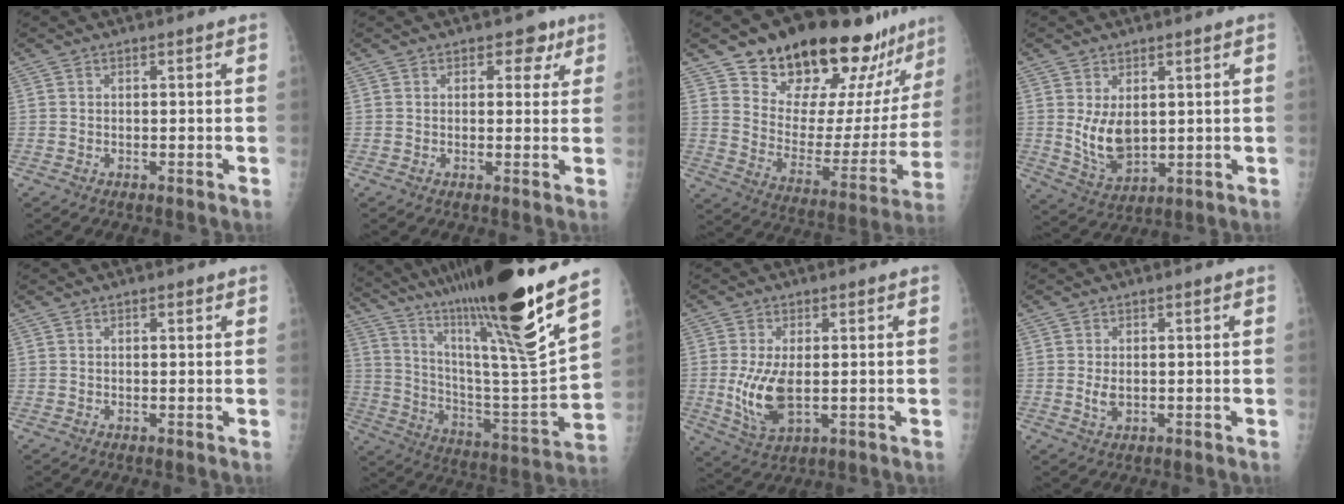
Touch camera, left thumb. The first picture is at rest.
{"total": 4.3, "force": [2.2, 3.0, 2.3], "torque": [0.004, -0.006, 0.023]}
{"total": 25.8, "force": [21.1, 9.5, 11.5], "torque": [-0.128, -0.121, 0.299]}
{"total": 7.8, "force": [1.4, 4.8, 6.0], "torque": [-0.093, -0.022, 0.043]}
{"total": 1.1, "force": [0.6, 0.5, 0.8], "torque": [-0.009, 0.000, 0.007]}
{"total": 30.9, "force": [22.4, 1.9, 21.2], "torque": [-0.343, -0.106, 0.373]}
{"total": 8.8, "force": [-0.4, 4.3, 7.7], "torque": [-0.156, -0.014, 0.003]}
{"total": 2.7, "force": [0.0, 1.6, 2.2], "torque": [-0.041, -0.005, 0.005]}